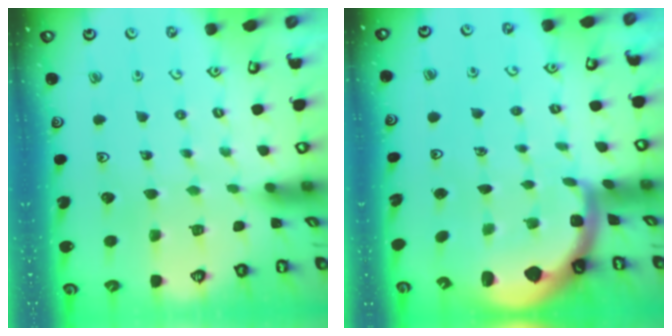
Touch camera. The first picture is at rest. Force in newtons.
{"total": 1.7, "press": 1.6, "slide": 0.3}